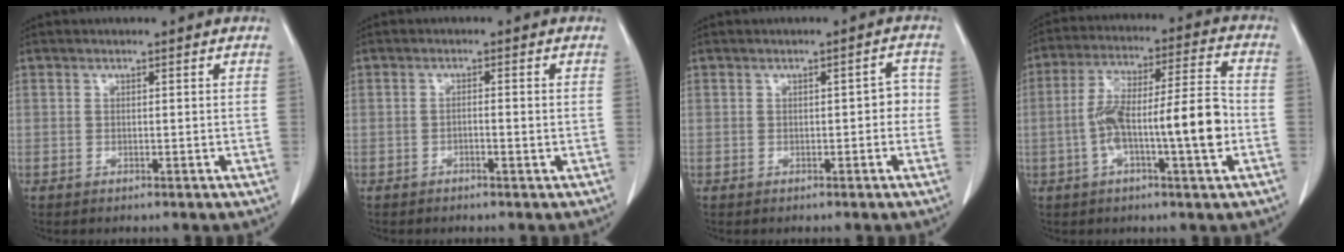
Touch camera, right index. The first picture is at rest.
{"total": 1.0, "force": [-0.6, 0.1, 0.7], "torque": [-0.011, 0.006, -0.010]}
{"total": 2.4, "force": [-0.2, 1.2, 2.1], "torque": [-0.016, 0.019, -0.003]}
{"total": 13.8, "force": [-3.2, 1.6, 13.4], "torque": [-0.241, 0.022, -0.055]}